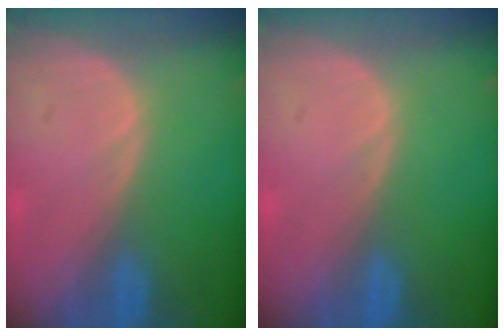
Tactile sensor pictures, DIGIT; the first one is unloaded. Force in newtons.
{"total": 0.0}